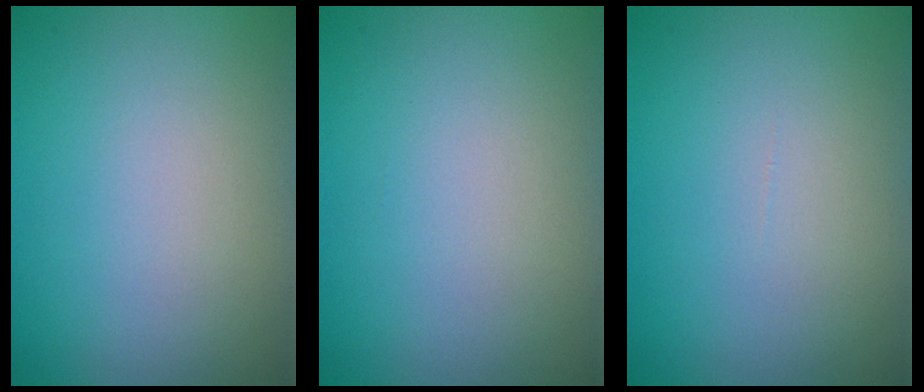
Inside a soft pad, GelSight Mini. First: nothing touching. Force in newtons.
{"total": 0.0}
{"total": 0.0}